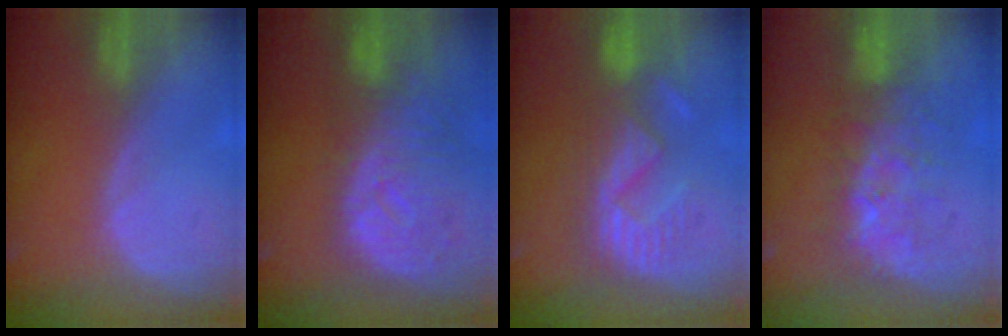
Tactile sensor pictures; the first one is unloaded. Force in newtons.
{"total": 11.5, "press": 10.0, "slide": 5.7}
{"total": 8.8, "press": 8.7, "slide": 1.5}
{"total": 8.0, "press": 7.9, "slide": 0.8}